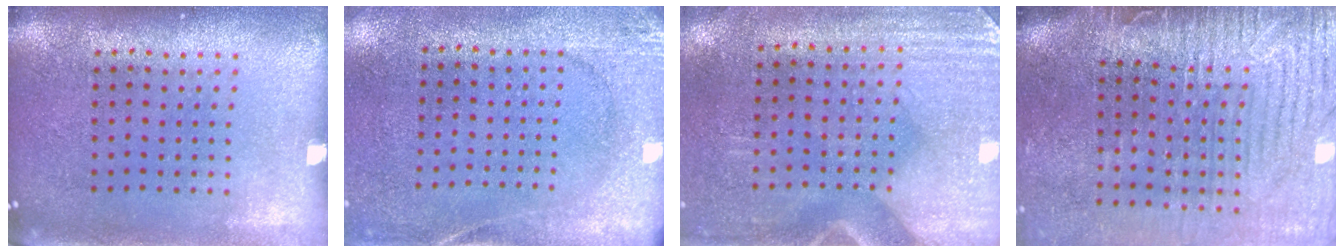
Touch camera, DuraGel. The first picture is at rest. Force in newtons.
{"total": 2.7, "press": 2.0, "slide": 1.7}
{"total": 3.0, "press": 2.6, "slide": 1.5}
{"total": 4.2, "press": 3.6, "slide": 2.1}